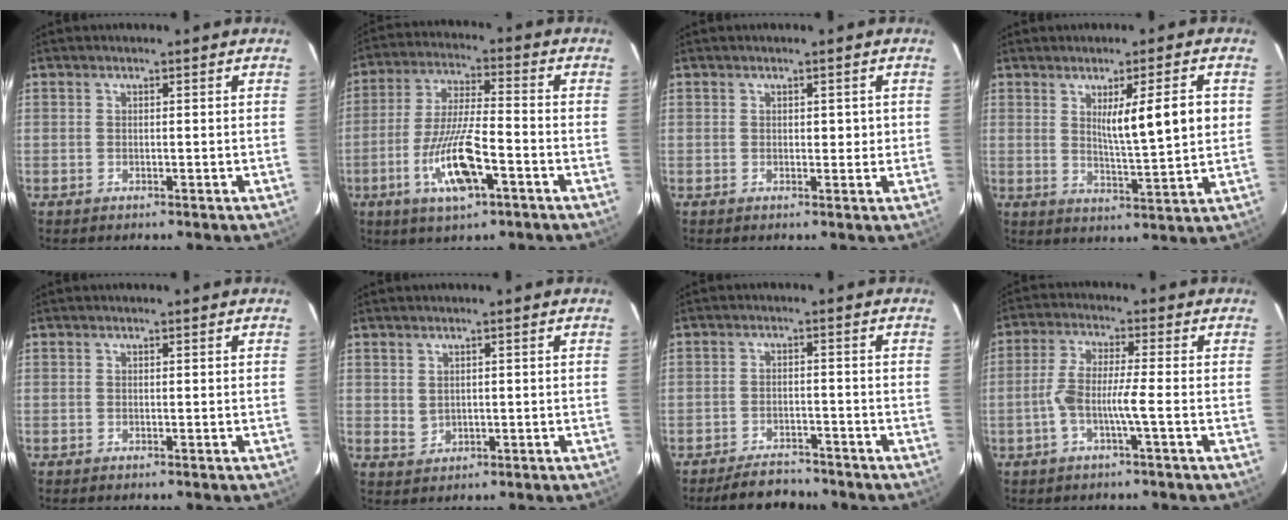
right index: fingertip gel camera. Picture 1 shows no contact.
{"total": 11.6, "force": [-4.7, 2.1, 10.3], "torque": [-0.205, -0.008, -0.082]}
{"total": 1.8, "force": [0.3, 1.2, 1.4], "torque": [-0.015, 0.005, 0.005]}
{"total": 9.2, "force": [2.2, 0.3, 8.9], "torque": [-0.137, -0.010, 0.036]}
{"total": 0.0}
{"total": 1.8, "force": [0.4, 1.5, 0.9], "torque": [-0.022, -0.002, 0.017]}
{"total": 5.1, "force": [-4.7, 1.8, 0.7], "torque": [-0.013, -0.006, -0.077]}
{"total": 5.8, "force": [-1.7, 0.0, 5.6], "torque": [-0.119, 0.014, -0.031]}